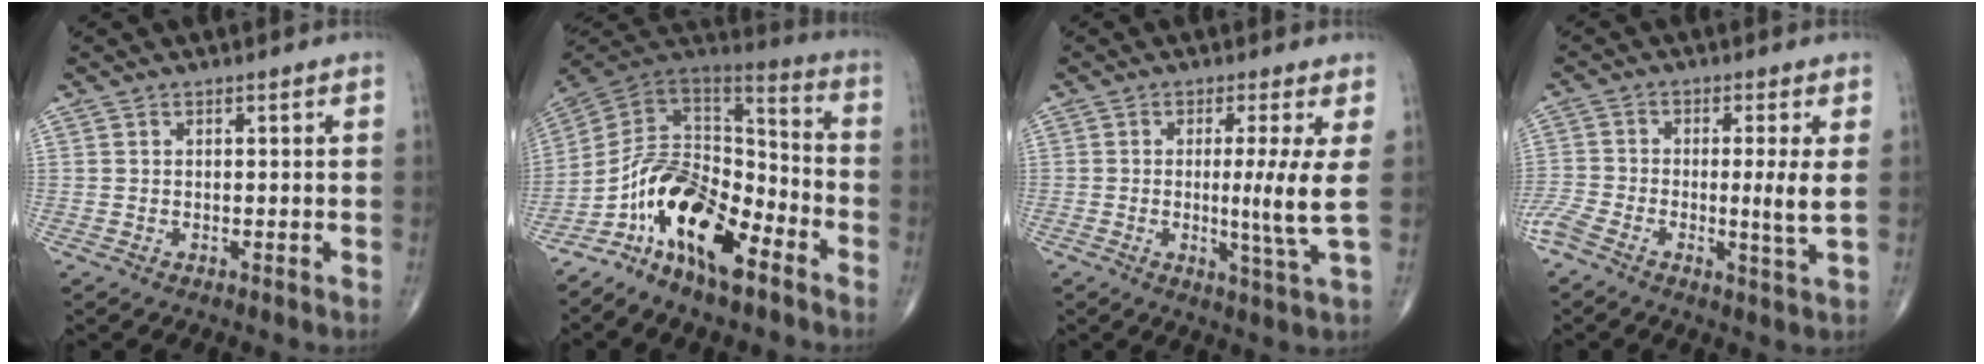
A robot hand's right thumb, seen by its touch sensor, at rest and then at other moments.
{"total": 18.4, "force": [-9.7, 8.3, 13.2], "torque": [-0.208, 0.082, -0.180]}
{"total": 7.1, "force": [0.5, -1.0, 7.1], "torque": [-0.135, -0.025, 0.005]}
{"total": 7.9, "force": [-1.6, 0.9, 7.7], "torque": [-0.168, -0.004, -0.041]}